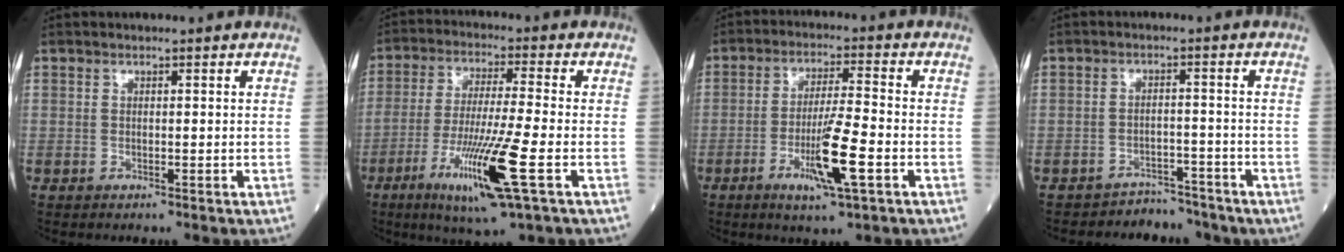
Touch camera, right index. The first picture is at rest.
{"total": 13.3, "force": [-5.3, -0.2, 12.2], "torque": [-0.239, -0.028, -0.095]}
{"total": 9.4, "force": [-3.5, 0.3, 8.7], "torque": [-0.161, -0.014, -0.063]}
{"total": 5.2, "force": [-4.5, 2.5, -0.7], "torque": [0.016, 0.021, -0.066]}